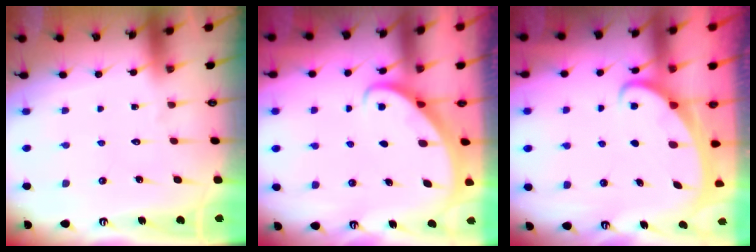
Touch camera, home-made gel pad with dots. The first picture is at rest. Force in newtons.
{"total": 2.7, "press": 2.7, "slide": 0.2}
{"total": 2.1, "press": 2.1, "slide": 0.3}